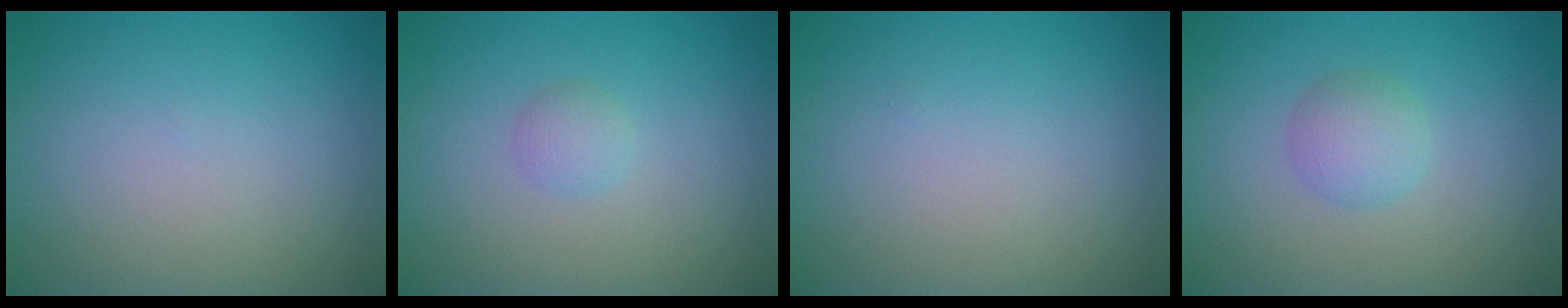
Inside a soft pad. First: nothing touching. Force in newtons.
{"total": 1.2, "press": 1.2, "slide": 0.1}
{"total": 0.0}
{"total": 2.2, "press": 2.2, "slide": 0.1}